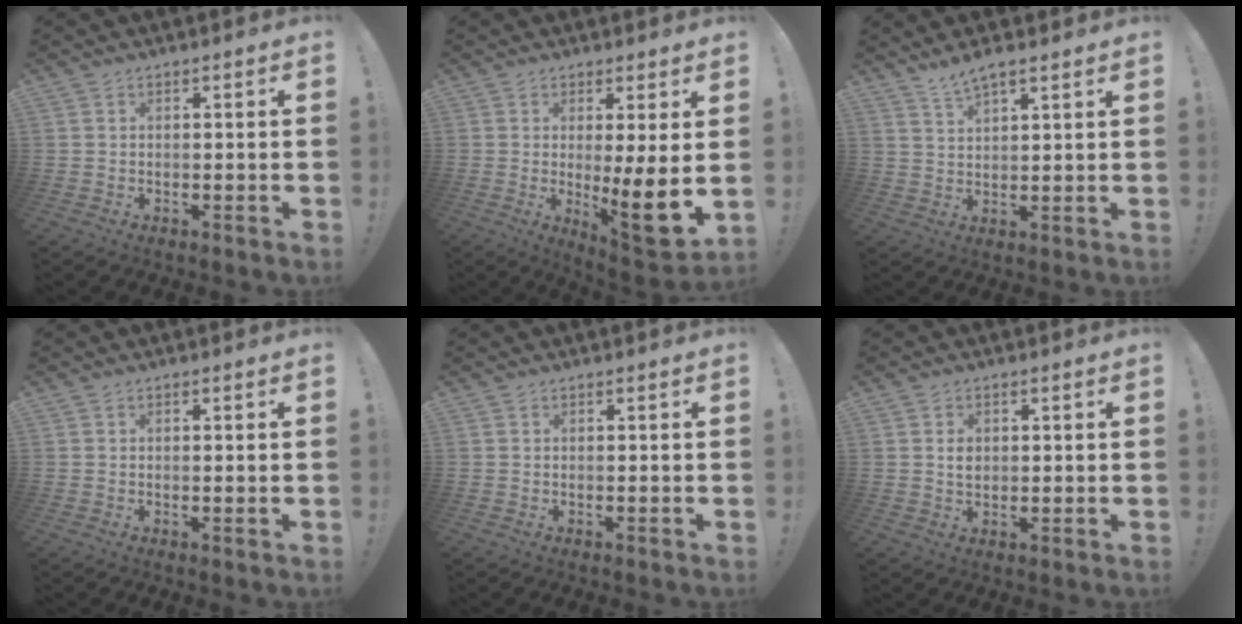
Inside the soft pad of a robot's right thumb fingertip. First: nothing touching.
{"total": 11.0, "force": [-0.3, 0.7, 11.0], "torque": [-0.133, -0.036, -0.003]}
{"total": 4.8, "force": [4.1, 0.9, 2.4], "torque": [-0.039, -0.026, 0.072]}
{"total": 0.7, "force": [0.2, 0.0, 0.7], "torque": [-0.001, -0.005, 0.000]}
{"total": 0.0}
{"total": 2.8, "force": [0.3, 2.3, 1.6], "torque": [-0.017, -0.002, 0.002]}